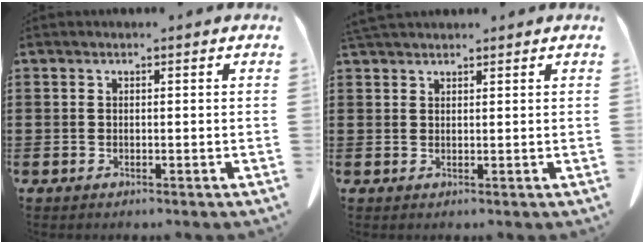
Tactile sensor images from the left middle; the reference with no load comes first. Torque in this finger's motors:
{"motor_torque": [0.40, -0.02, 0.26, 0.14]}